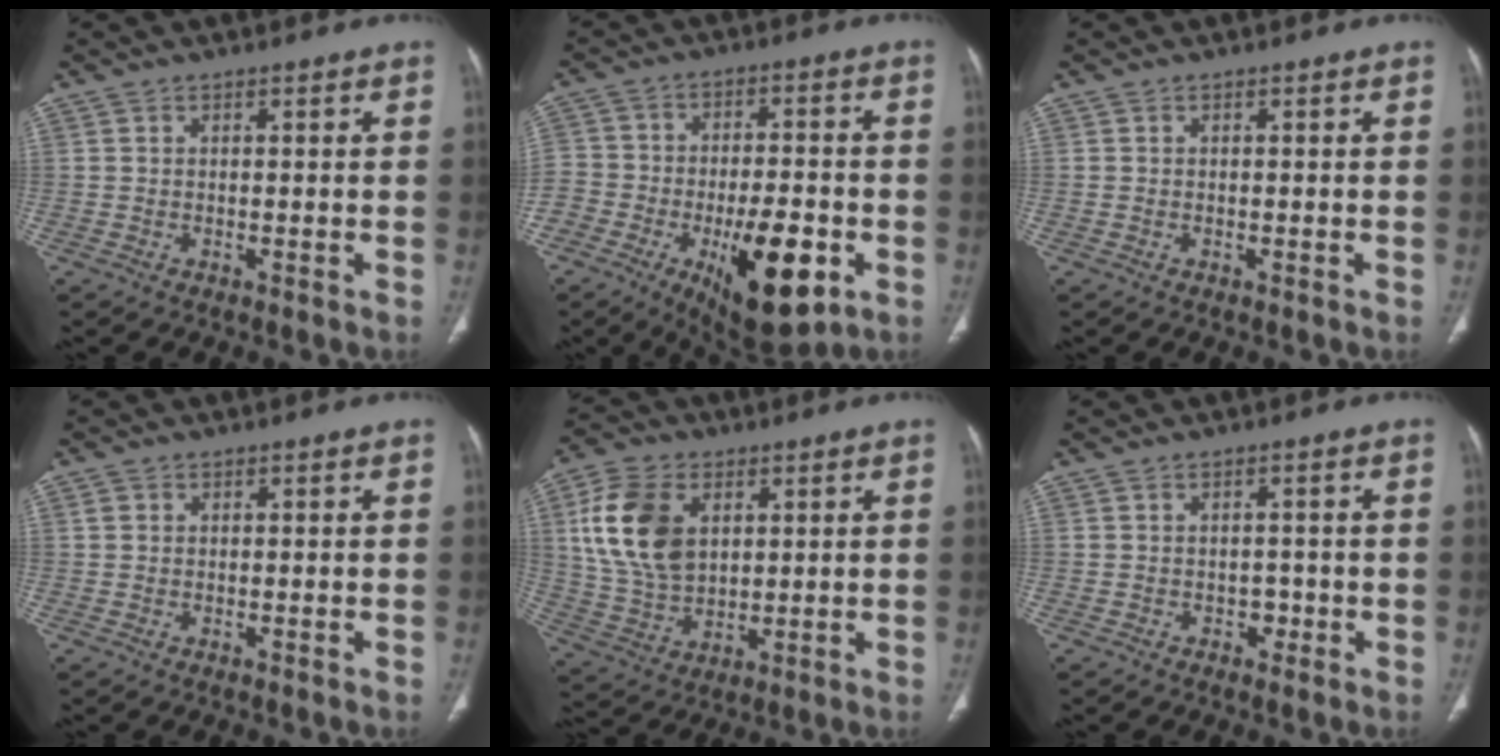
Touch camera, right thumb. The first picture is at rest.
{"total": 20.8, "force": [-8.7, 10.8, 15.4], "torque": [-0.245, 0.031, -0.128]}
{"total": 0.0}
{"total": 1.0, "force": [0.2, 0.9, 0.3], "torque": [0.001, 0.003, 0.003]}
{"total": 14.8, "force": [4.1, 9.9, 10.3], "torque": [-0.187, -0.005, 0.085]}
{"total": 1.7, "force": [-0.7, 1.3, 0.7], "torque": [0.001, 0.006, -0.011]}